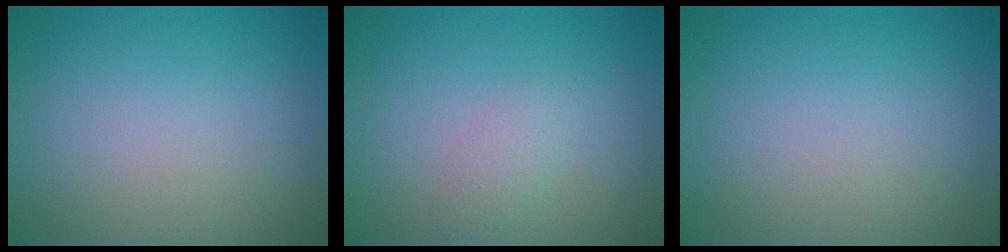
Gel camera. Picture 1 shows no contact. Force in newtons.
{"total": 1.5, "press": 1.5, "slide": 0.1}
{"total": 0.0}